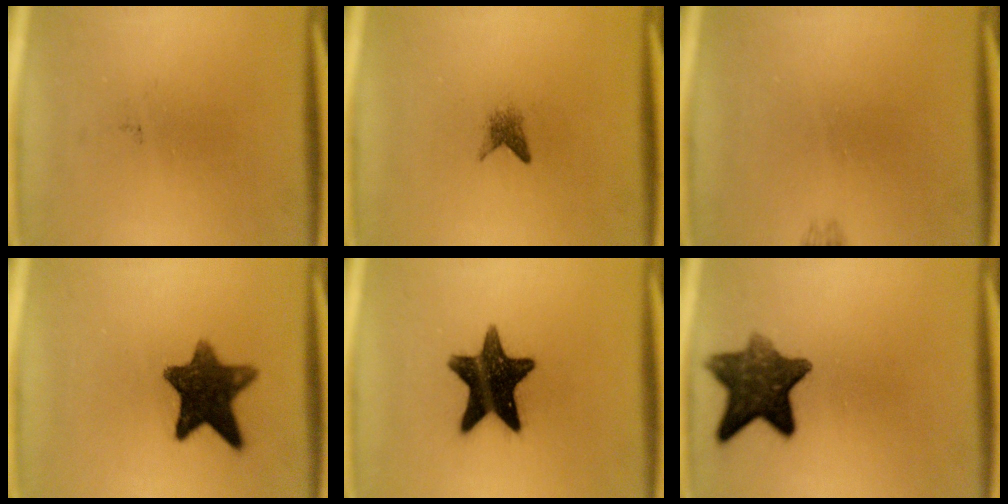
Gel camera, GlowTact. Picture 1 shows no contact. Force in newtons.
{"total": 1.5}
{"total": 0.7}
{"total": 11.1}
{"total": 15.1}
{"total": 10.3}